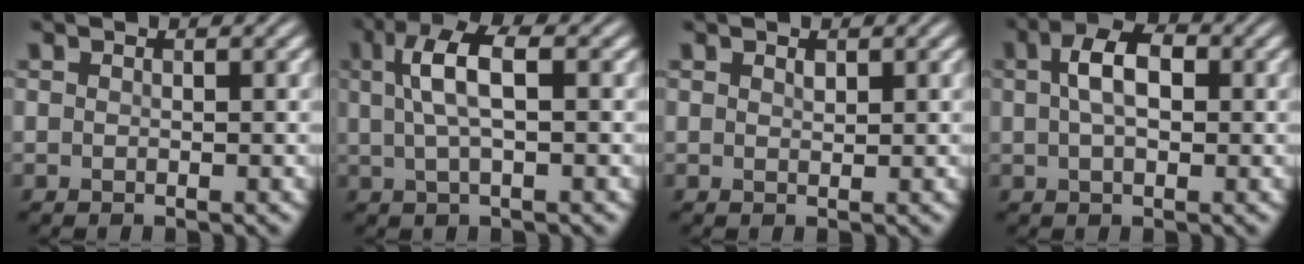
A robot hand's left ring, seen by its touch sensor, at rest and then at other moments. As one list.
[{"total": 4.5, "force": [1.0, 1.4, 4.1], "torque": [-0.080, 0.011, 0.018]}, {"total": 0.6, "force": [0.5, 0.3, 0.4], "torque": [-0.008, -0.002, 0.009]}, {"total": 4.2, "force": [0.8, 2.3, 3.5], "torque": [-0.064, 0.008, 0.008]}]